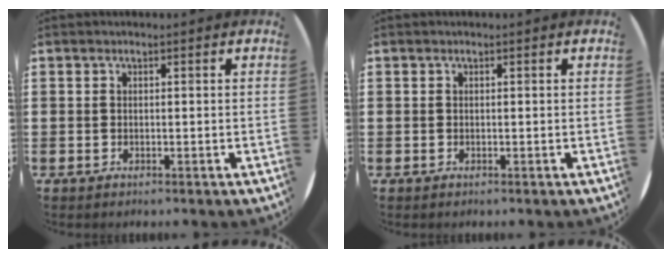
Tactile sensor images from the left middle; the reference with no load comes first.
{"total": 0.0}